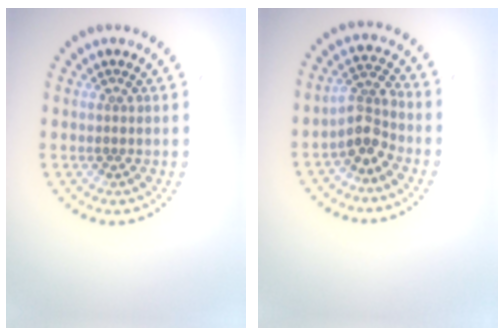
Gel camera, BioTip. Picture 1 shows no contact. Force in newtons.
{"total": 2.9, "press": 2.3, "slide": 1.8}